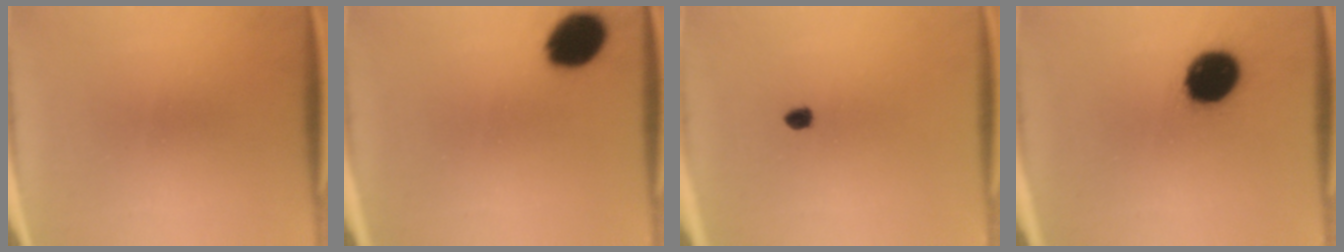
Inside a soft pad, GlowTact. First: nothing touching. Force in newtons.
{"total": 10.8}
{"total": 1.7}
{"total": 14.4}